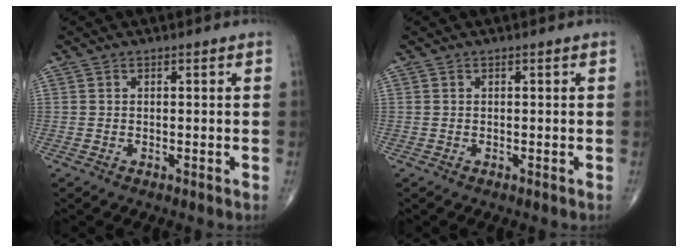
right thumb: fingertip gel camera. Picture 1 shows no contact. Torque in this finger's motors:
{"motor_torque": [0.00, 0.00, -0.02, 0.02, 0.00]}